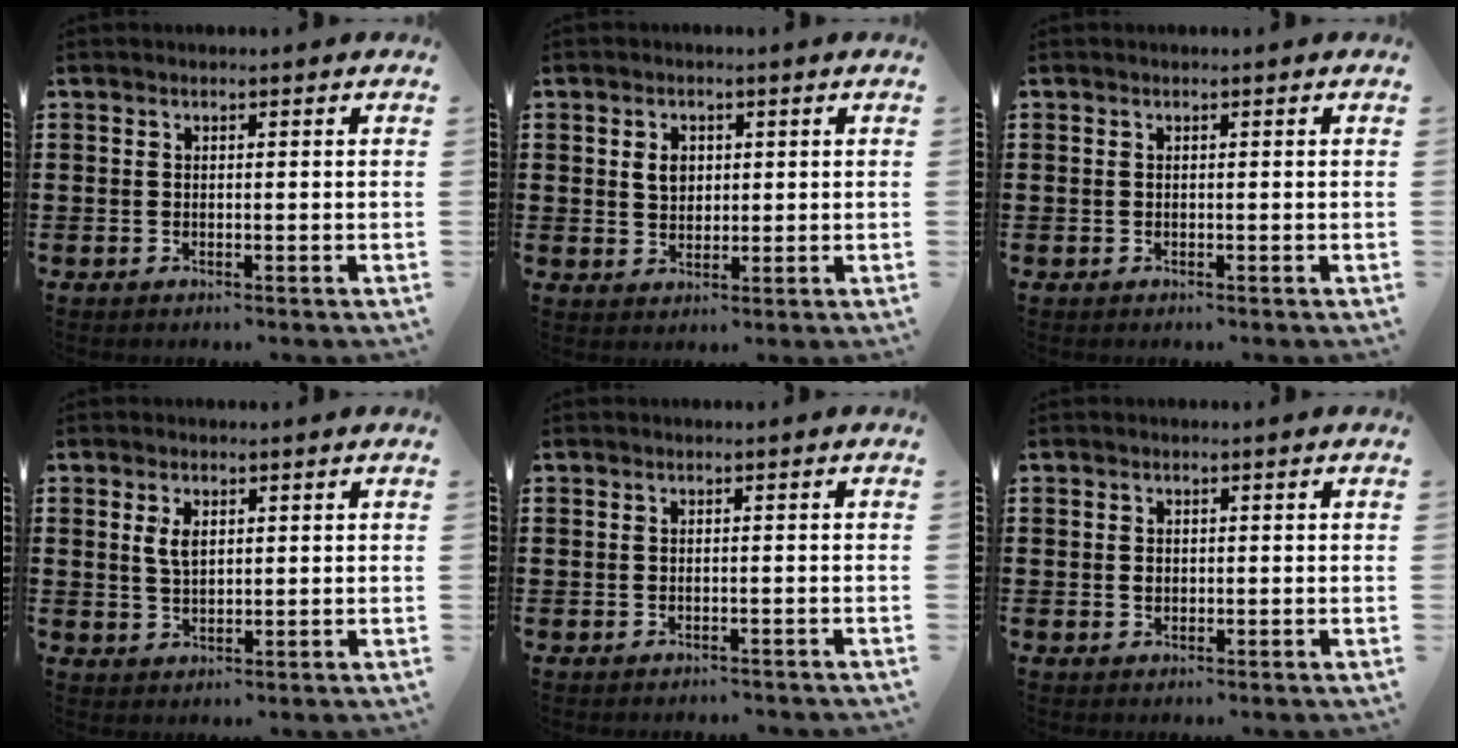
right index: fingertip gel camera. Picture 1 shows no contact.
{"total": 3.1, "force": [0.8, 2.3, 1.8], "torque": [-0.044, 0.011, 0.013]}
{"total": 0.0}
{"total": 3.0, "force": [1.0, 1.6, 2.4], "torque": [-0.051, 0.006, 0.017]}
{"total": 0.7, "force": [-0.7, 0.1, 0.0], "torque": [-0.002, -0.001, -0.015]}
{"total": 1.0, "force": [0.0, 0.8, 0.7], "torque": [-0.016, 0.004, 0.000]}